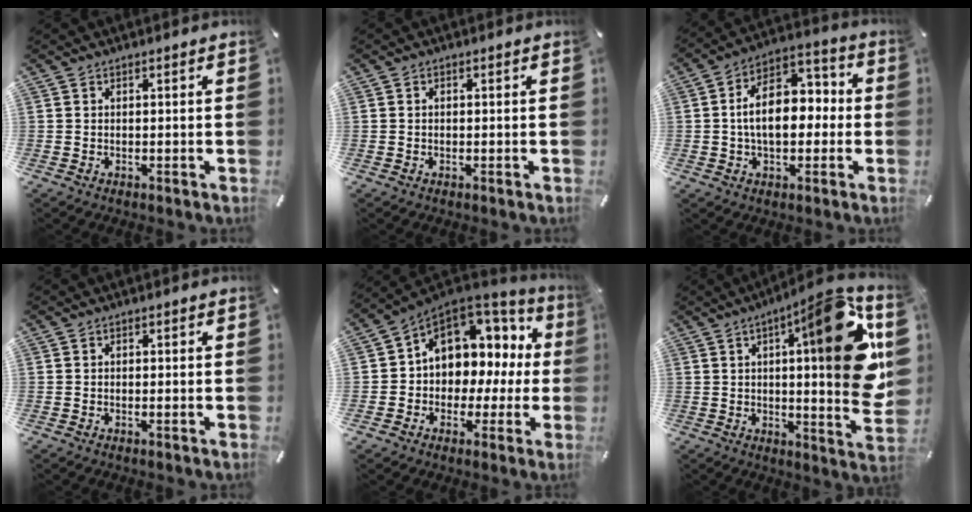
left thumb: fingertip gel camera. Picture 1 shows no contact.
{"total": 0.6, "force": [0.0, 0.4, 0.5], "torque": [-0.010, 0.001, -0.001]}
{"total": 13.3, "force": [-1.0, 8.7, 10.0], "torque": [-0.157, 0.008, -0.020]}
{"total": 0.5, "force": [-0.2, 0.1, 0.5], "torque": [-0.010, -0.003, -0.003]}
{"total": 10.4, "force": [3.5, 8.6, 4.6], "torque": [-0.083, -0.030, 0.067]}
{"total": 26.4, "force": [6.6, 6.8, 24.6], "torque": [-0.321, -0.053, 0.095]}